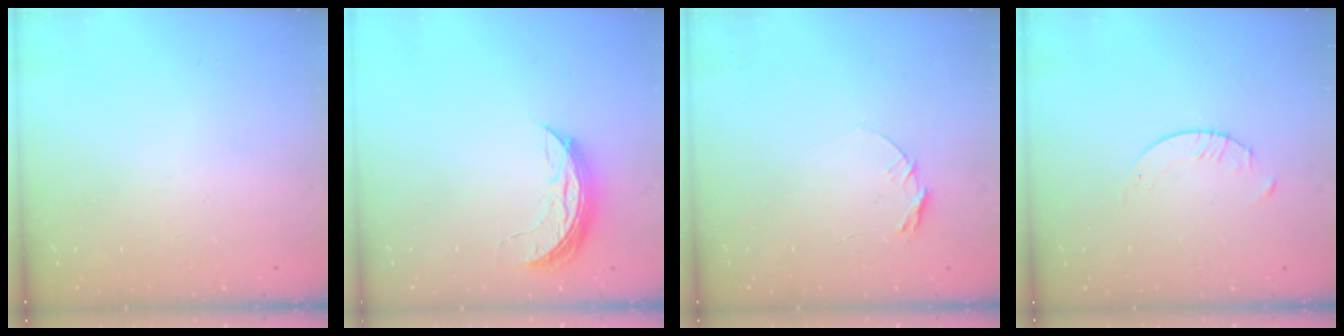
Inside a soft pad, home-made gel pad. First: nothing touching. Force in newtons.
{"total": 7.2, "press": 7.2, "slide": 0.7}
{"total": 5.7, "press": 5.7, "slide": 0.5}
{"total": 2.1, "press": 2.1, "slide": 0.3}